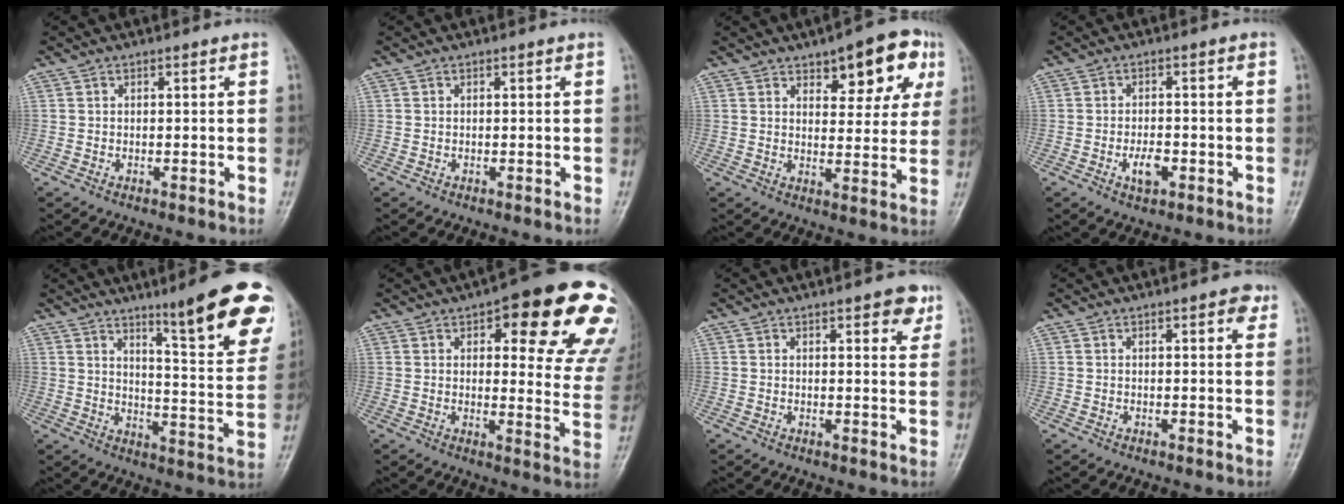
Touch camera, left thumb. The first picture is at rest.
{"total": 0.0}
{"total": 11.5, "force": [5.9, 5.2, 8.3], "torque": [-0.064, -0.013, 0.074]}
{"total": 3.9, "force": [-1.5, 2.0, 3.0], "torque": [-0.050, 0.006, -0.024]}
{"total": 18.2, "force": [11.1, 2.9, 14.2], "torque": [-0.144, -0.066, 0.154]}
{"total": 21.8, "force": [10.8, 7.6, 17.3], "torque": [-0.165, -0.031, 0.127]}
{"total": 5.2, "force": [3.1, 1.9, 3.8], "torque": [-0.028, -0.012, 0.033]}
{"total": 2.7, "force": [1.4, 0.9, 2.0], "torque": [-0.018, -0.002, 0.014]}